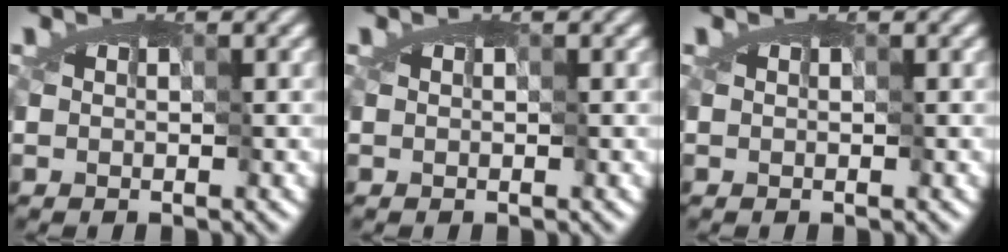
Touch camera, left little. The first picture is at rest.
{"total": 0.0}
{"total": 0.0}